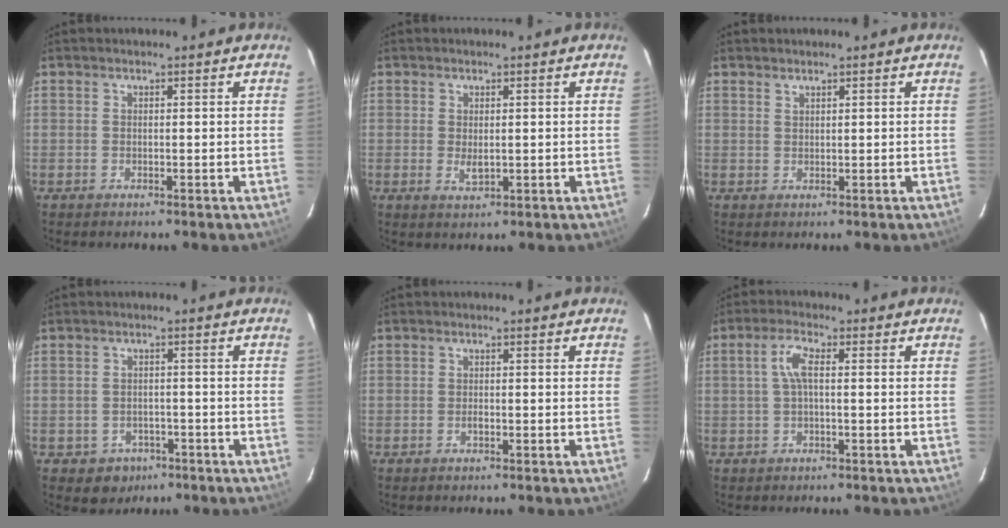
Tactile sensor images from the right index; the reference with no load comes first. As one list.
[{"total": 2.1, "force": [0.0, 1.1, 1.8], "torque": [-0.032, -0.002, 0.002]}, {"total": 0.8, "force": [0.7, 0.2, 0.2], "torque": [-0.004, 0.001, 0.014]}, {"total": 4.8, "force": [-2.3, 4.1, 1.0], "torque": [-0.034, 0.011, -0.020]}, {"total": 0.9, "force": [-0.4, 0.4, 0.6], "torque": [-0.012, 0.004, -0.008]}, {"total": 3.8, "force": [0.2, 1.0, 3.6], "torque": [-0.075, 0.009, 0.005]}]